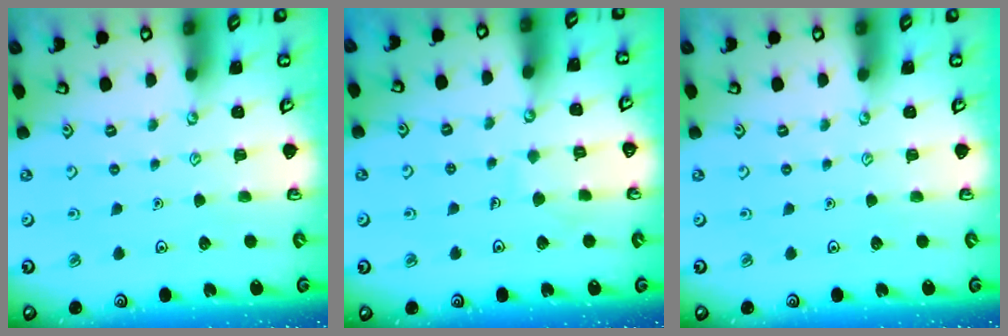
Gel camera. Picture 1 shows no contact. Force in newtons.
{"total": 5.4, "press": 5.4, "slide": 0.3}
{"total": 0.0}